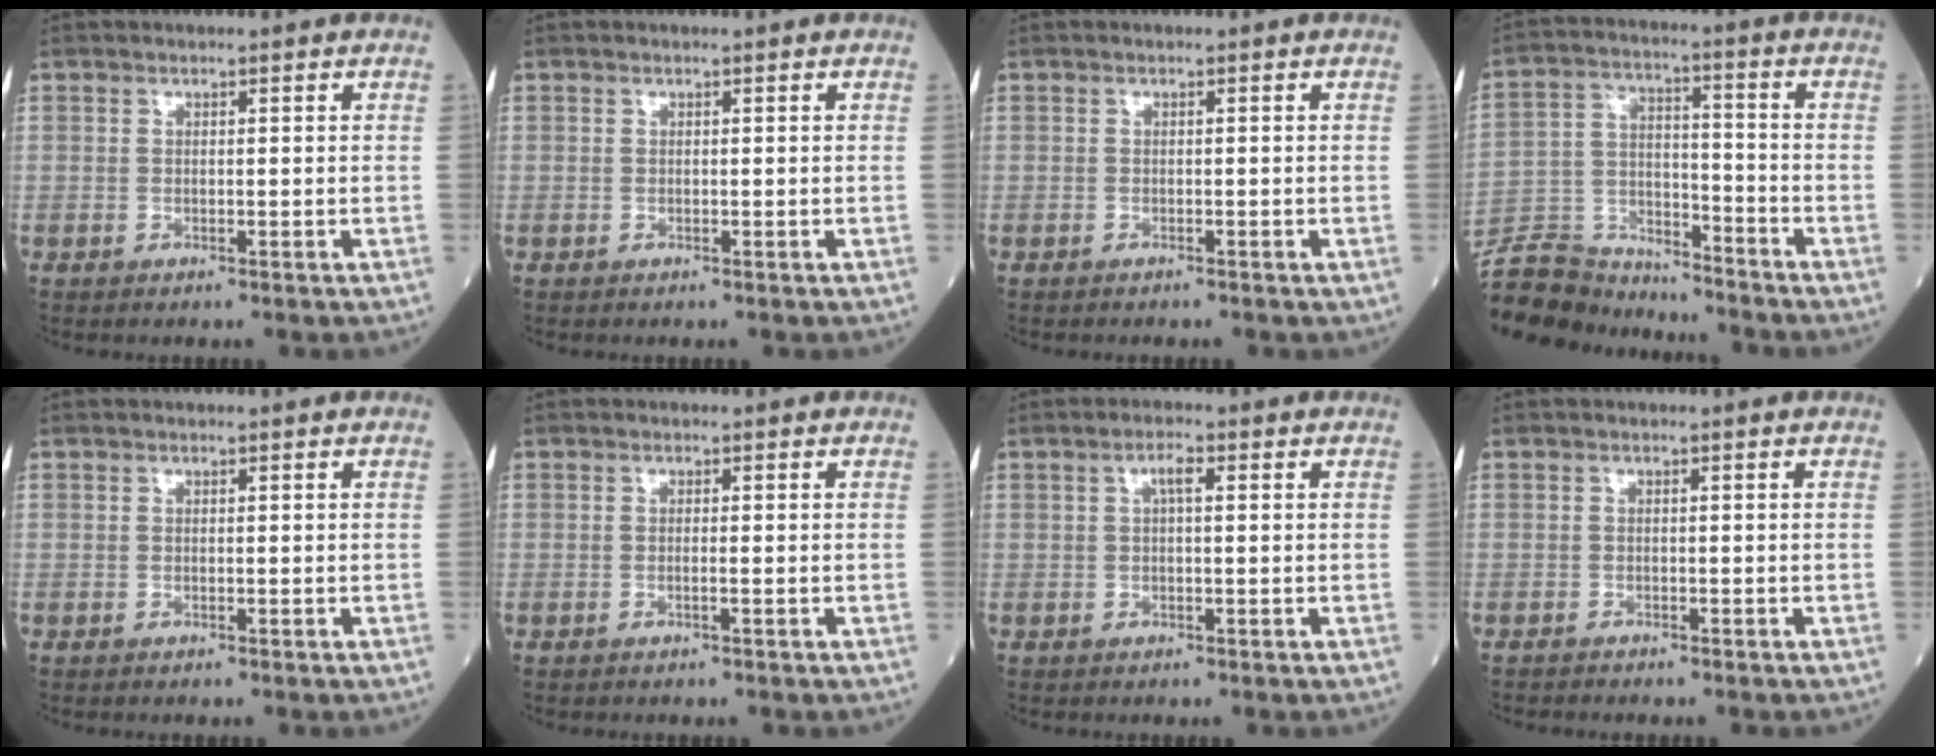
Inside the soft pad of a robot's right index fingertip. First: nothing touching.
{"total": 0.0}
{"total": 0.8, "force": [-0.7, 0.3, 0.2], "torque": [-0.010, -0.001, -0.010]}
{"total": 12.2, "force": [-11.9, 2.6, 1.3], "torque": [-0.026, 0.024, -0.221]}
{"total": 0.0}
{"total": 0.7, "force": [-0.3, -0.1, 0.6], "torque": [-0.012, 0.001, -0.005]}
{"total": 2.2, "force": [0.6, 0.5, 2.0], "torque": [-0.039, 0.007, 0.010]}
{"total": 0.9, "force": [-0.8, 0.2, 0.0], "torque": [-0.006, -0.001, -0.016]}